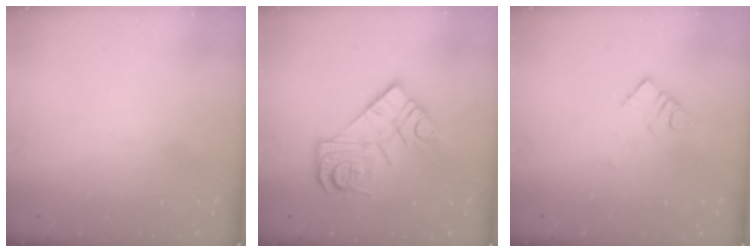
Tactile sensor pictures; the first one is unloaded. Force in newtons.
{"total": 13.4, "press": 13.4, "slide": 1.1}
{"total": 4.3, "press": 4.3, "slide": 0.5}